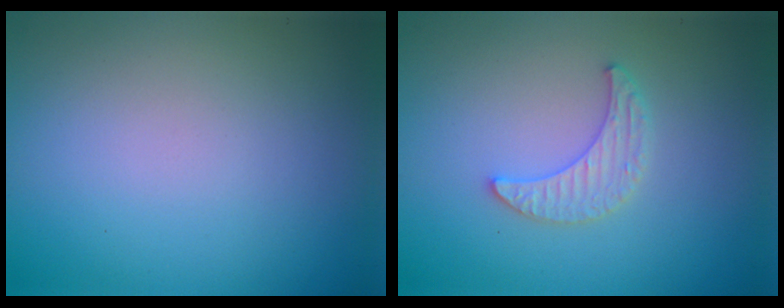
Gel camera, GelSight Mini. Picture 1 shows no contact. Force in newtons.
{"total": 2.2, "press": 2.2, "slide": 0.5}